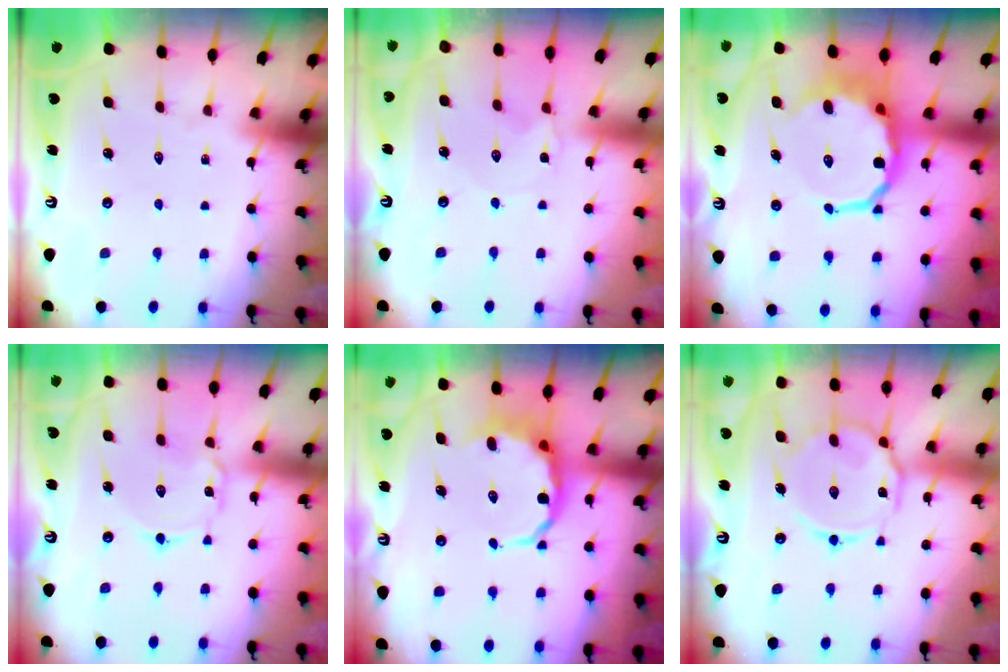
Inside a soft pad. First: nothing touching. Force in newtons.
{"total": 0.0}
{"total": 11.4, "press": 11.1, "slide": 2.8}
{"total": 2.0, "press": 2.0, "slide": 0.2}
{"total": 8.2, "press": 7.8, "slide": 2.4}
{"total": 13.0, "press": 13.0, "slide": 1.2}